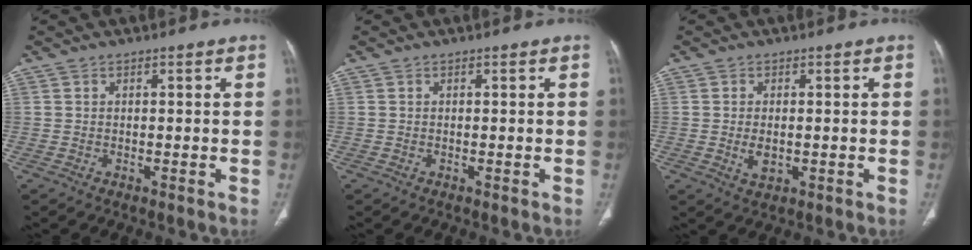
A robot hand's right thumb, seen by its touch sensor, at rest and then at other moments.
{"total": 0.0}
{"total": 3.1, "force": [-0.3, 1.8, 2.5], "torque": [-0.046, -0.006, -0.001]}